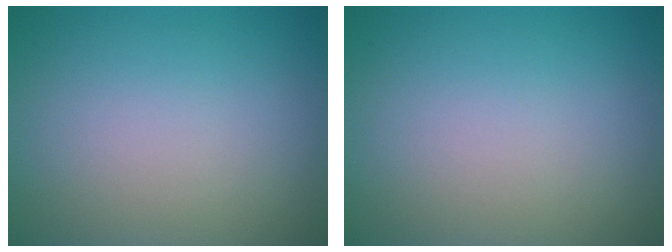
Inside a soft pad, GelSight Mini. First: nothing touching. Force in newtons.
{"total": 0.0}